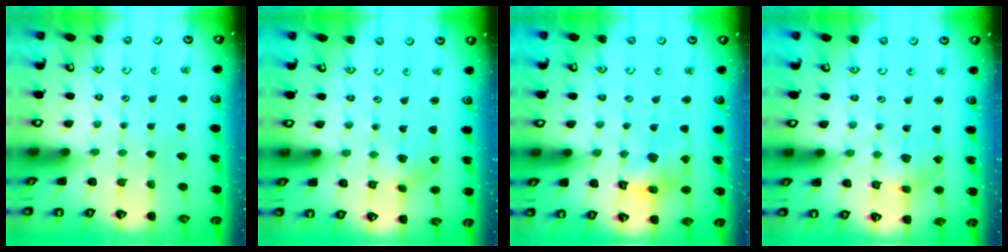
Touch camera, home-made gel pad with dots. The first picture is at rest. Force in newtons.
{"total": 0.6, "press": 0.6, "slide": 0.1}
{"total": 10.1, "press": 10.1, "slide": 1.1}
{"total": 2.6, "press": 2.6, "slide": 0.1}